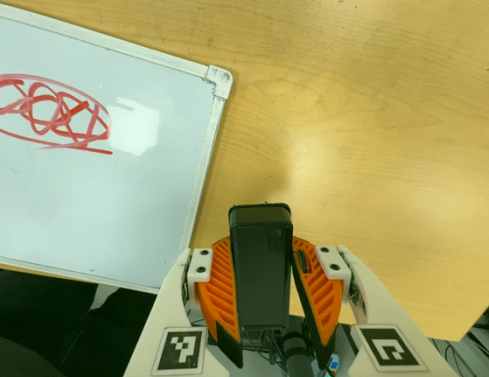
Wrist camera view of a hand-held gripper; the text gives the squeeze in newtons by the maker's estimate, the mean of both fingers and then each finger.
{"total": 7.5, "left": 6.6, "right": 8.5}